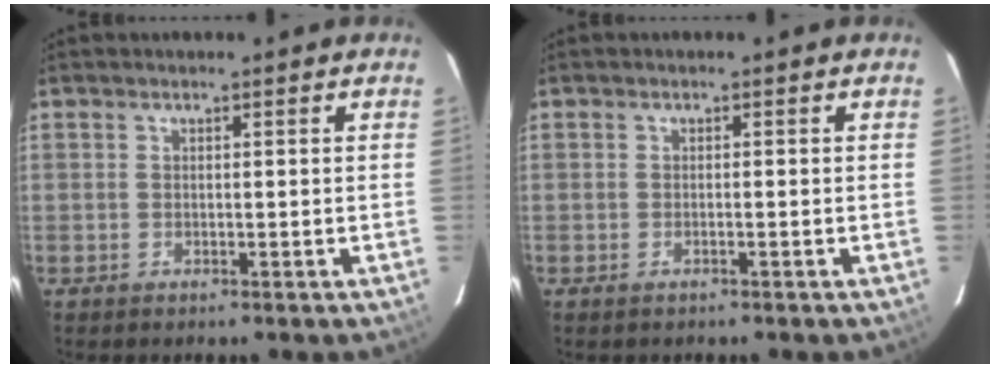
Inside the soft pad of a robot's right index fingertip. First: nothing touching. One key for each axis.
{"total": 0.8, "fx": -0.6, "fy": 0.0, "fz": 0.5, "tx": -0.011, "ty": 0.002, "tz": -0.011}